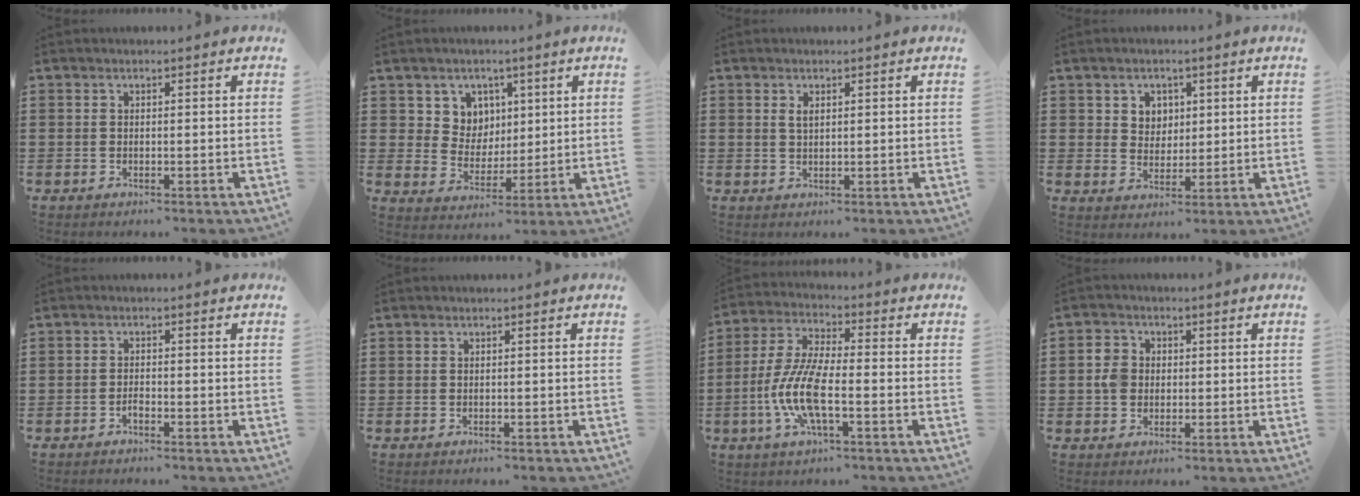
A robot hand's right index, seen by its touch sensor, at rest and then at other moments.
{"total": 6.0, "force": [3.0, 5.1, 0.5], "torque": [-0.035, 0.001, 0.055]}
{"total": 1.3, "force": [0.7, 0.5, 1.0], "torque": [-0.022, 0.003, 0.011]}
{"total": 3.5, "force": [1.7, 3.0, 0.6], "torque": [-0.018, 0.010, 0.028]}
{"total": 1.1, "force": [-0.9, 0.1, 0.5], "torque": [-0.013, -0.005, -0.016]}
{"total": 0.0}
{"total": 9.2, "force": [-3.0, 2.5, 8.4], "torque": [-0.202, -0.017, -0.064]}
{"total": 3.8, "force": [-0.1, 3.2, 1.9], "torque": [-0.054, 0.009, -0.006]}